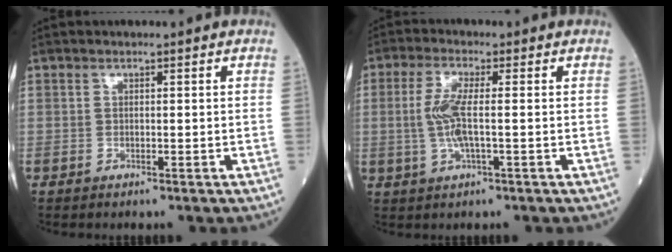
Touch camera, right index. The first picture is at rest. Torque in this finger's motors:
{"motor_torque": [0.13, -0.02, 0.13, 0.07]}